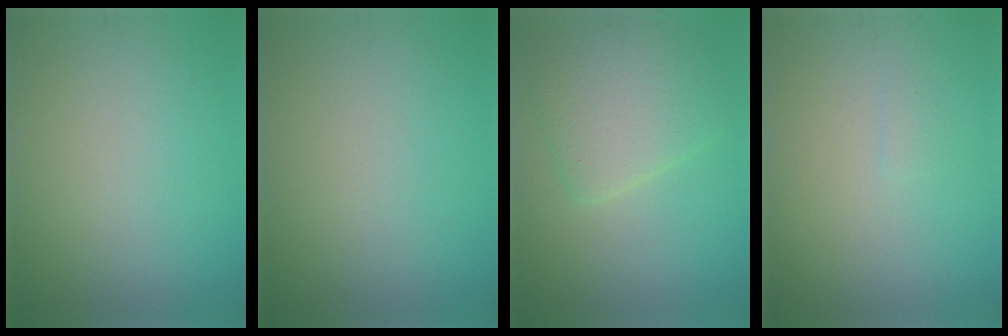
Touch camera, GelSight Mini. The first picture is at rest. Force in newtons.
{"total": 0.0}
{"total": 5.6, "press": 5.6, "slide": 0.2}
{"total": 0.5, "press": 0.5, "slide": 0.1}